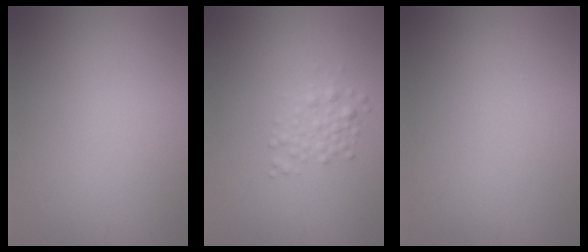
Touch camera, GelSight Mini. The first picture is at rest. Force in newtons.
{"total": 1.7, "press": 1.7, "slide": 0.0}
{"total": 0.0}